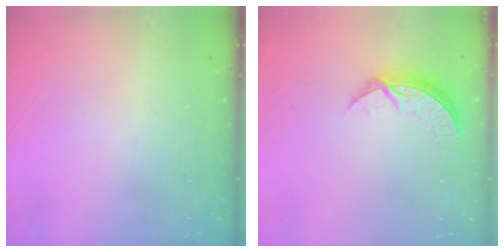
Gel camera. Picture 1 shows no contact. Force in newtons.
{"total": 7.1, "press": 7.0, "slide": 0.7}